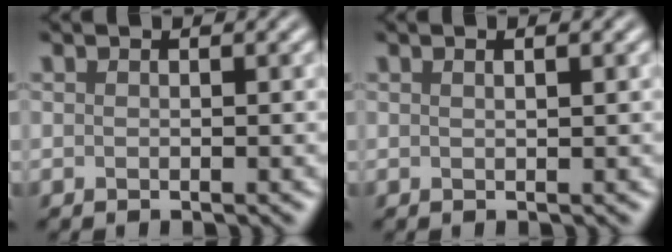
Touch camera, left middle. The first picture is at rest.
{"total": 1.5, "force": [0.8, 0.6, 1.2], "torque": [-0.003, -0.003, -0.003]}